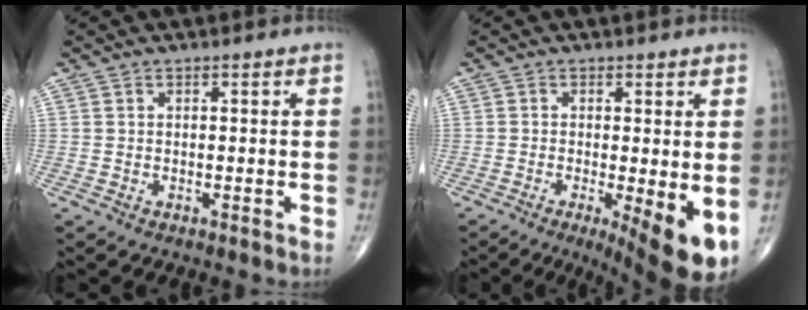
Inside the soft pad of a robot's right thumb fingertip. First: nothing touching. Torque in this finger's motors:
{"motor_torque": [1.49, 2.74, 0.94, -1.02, 0.35]}